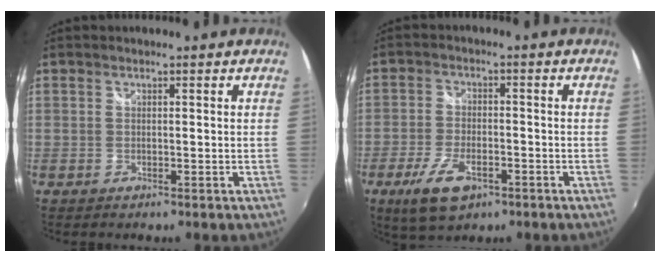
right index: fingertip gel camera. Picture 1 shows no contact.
{"total": 9.2, "force": [-4.9, 4.4, 6.5], "torque": [-0.151, -0.017, -0.087]}